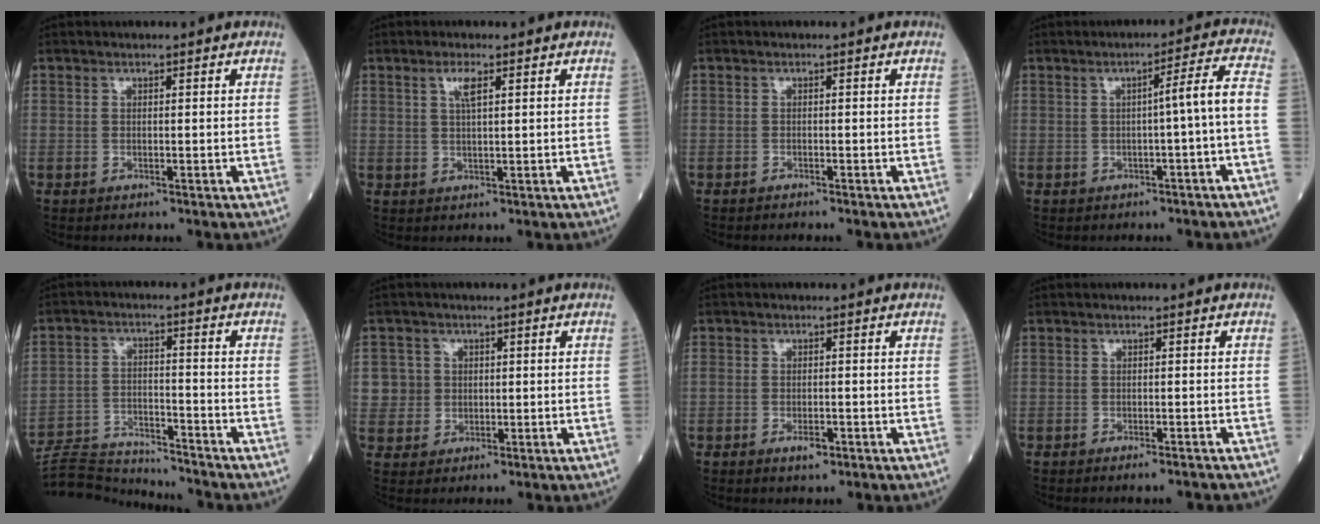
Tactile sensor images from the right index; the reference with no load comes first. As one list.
[{"total": 2.6, "force": [1.3, 0.3, 2.3], "torque": [-0.047, 0.002, 0.024]}, {"total": 1.3, "force": [-1.2, 0.0, 0.5], "torque": [-0.006, -0.001, -0.015]}, {"total": 4.7, "force": [-1.1, -0.7, 4.5], "torque": [-0.064, 0.014, -0.015]}, {"total": 10.7, "force": [-10.7, 0.2, 0.2], "torque": [-0.008, 0.017, -0.186]}, {"total": 4.2, "force": [0.6, 4.2, 0.1], "torque": [0.014, 0.007, 0.010]}, {"total": 2.7, "force": [-1.4, 1.0, 2.0], "torque": [-0.036, 0.000, -0.022]}, {"total": 3.6, "force": [-3.2, 0.5, 1.6], "torque": [-0.013, -0.004, -0.040]}]